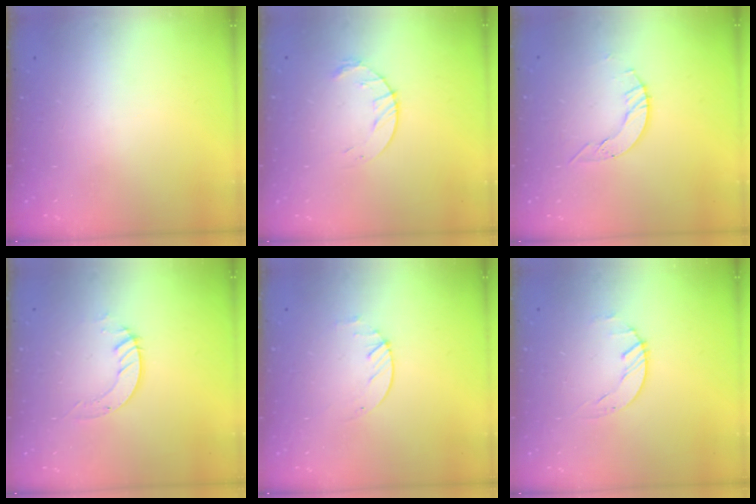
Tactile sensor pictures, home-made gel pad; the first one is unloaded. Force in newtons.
{"total": 4.6, "press": 4.5, "slide": 0.6}
{"total": 4.4, "press": 4.4, "slide": 0.2}
{"total": 3.8, "press": 3.8, "slide": 0.5}
{"total": 2.0, "press": 2.0, "slide": 0.2}
{"total": 0.7, "press": 0.7, "slide": 0.2}